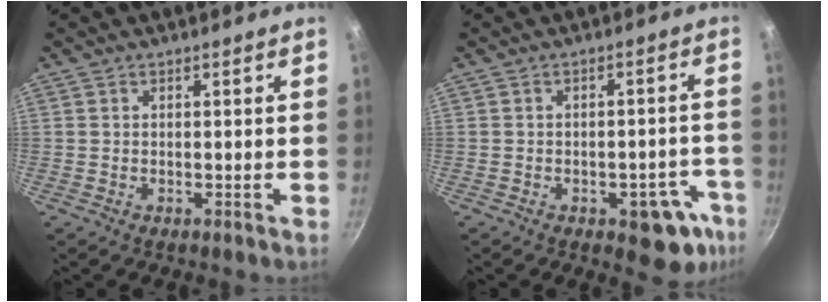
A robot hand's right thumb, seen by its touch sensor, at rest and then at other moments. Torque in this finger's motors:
{"motor_torque": [1.26, 0.81, 0.69, -0.44, 0.15]}